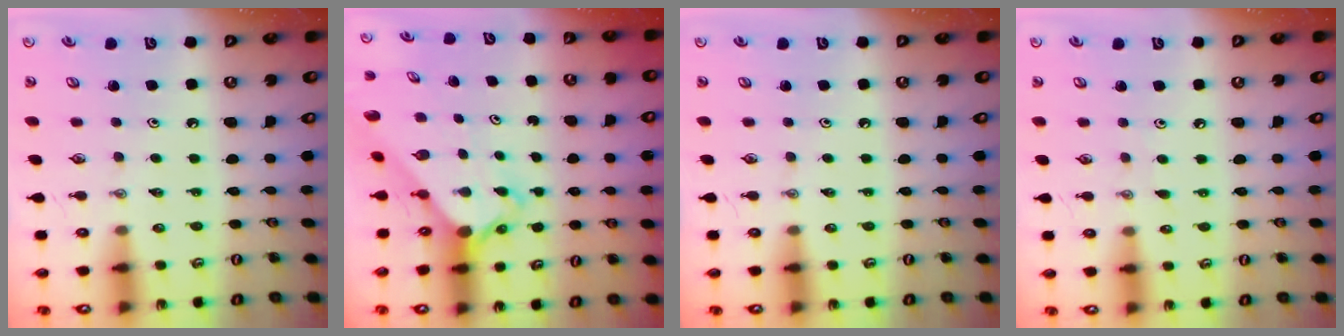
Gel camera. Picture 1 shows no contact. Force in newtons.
{"total": 2.6, "press": 2.6, "slide": 0.2}
{"total": 0.0}
{"total": 2.3, "press": 2.3, "slide": 0.3}